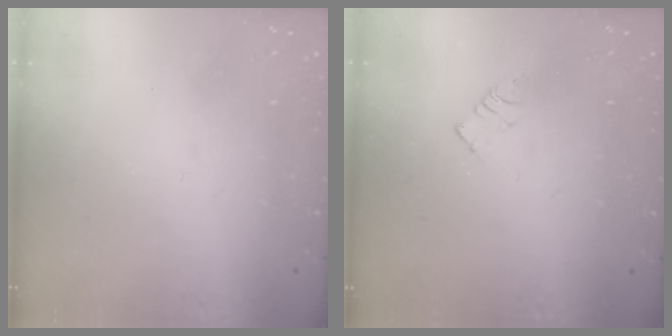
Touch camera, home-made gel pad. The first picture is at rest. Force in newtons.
{"total": 2.9, "press": 2.9, "slide": 0.4}